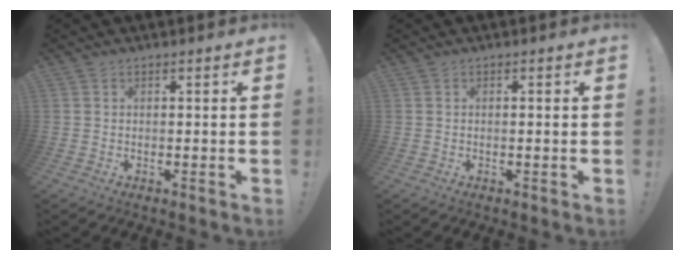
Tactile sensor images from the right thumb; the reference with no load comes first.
{"total": 0.6, "force": [-0.1, 0.0, 0.6], "torque": [-0.006, -0.003, -0.003]}